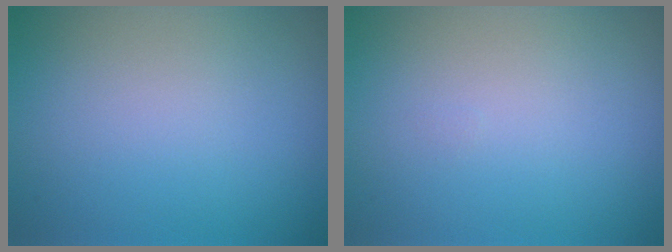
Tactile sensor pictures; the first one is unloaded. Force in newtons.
{"total": 0.0}